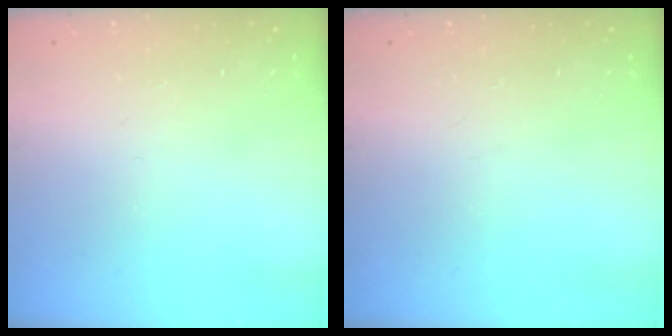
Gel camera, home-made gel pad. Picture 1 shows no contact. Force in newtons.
{"total": 0.0}